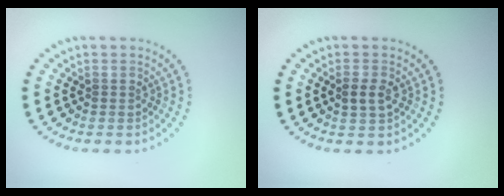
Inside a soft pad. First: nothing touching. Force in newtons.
{"total": 1.9, "press": 1.9, "slide": 0.1}